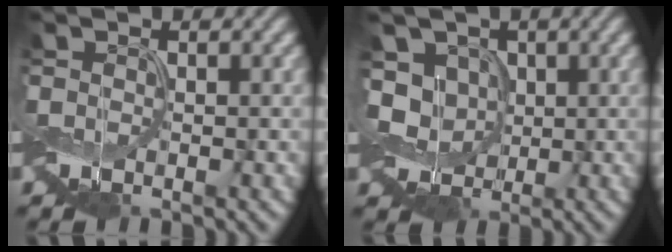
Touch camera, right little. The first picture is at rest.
{"total": 4.9, "force": [-0.2, 4.1, 2.7], "torque": [-0.054, -0.002, -0.014]}